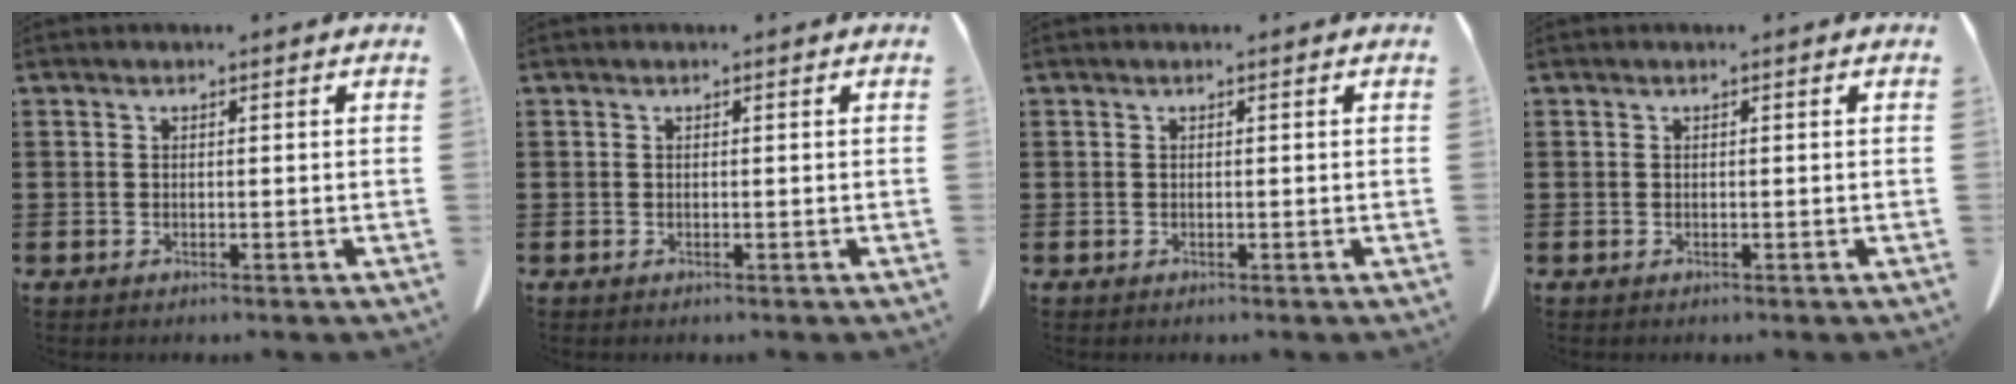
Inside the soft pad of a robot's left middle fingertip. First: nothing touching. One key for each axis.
{"total": 0.0}
{"total": 0.0}
{"total": 0.0}